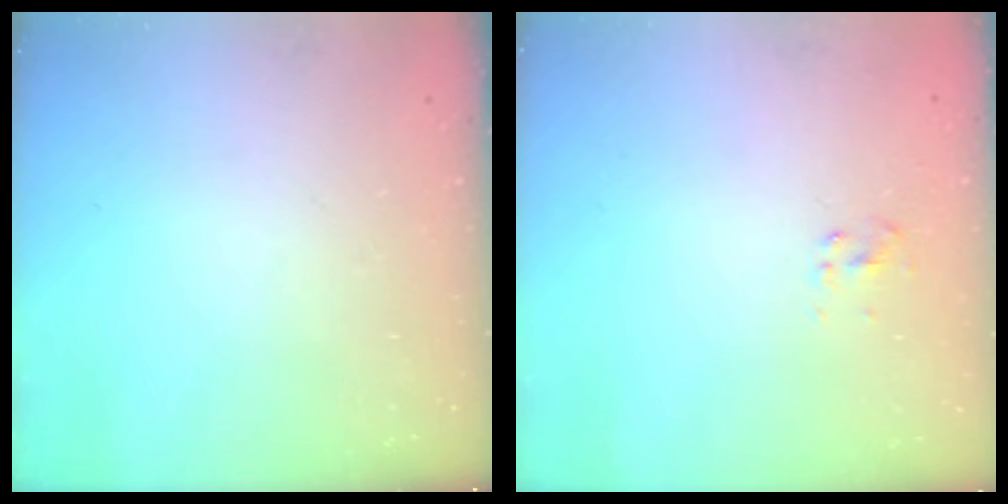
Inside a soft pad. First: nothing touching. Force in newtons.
{"total": 2.6, "press": 2.4, "slide": 0.8}